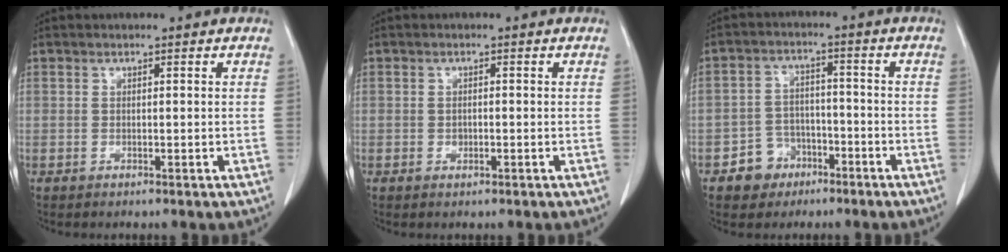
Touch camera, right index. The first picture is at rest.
{"total": 1.2, "force": [-0.3, 0.7, 0.9], "torque": [-0.017, 0.000, -0.001]}
{"total": 5.8, "force": [-3.3, 4.7, 0.9], "torque": [-0.011, 0.016, -0.049]}